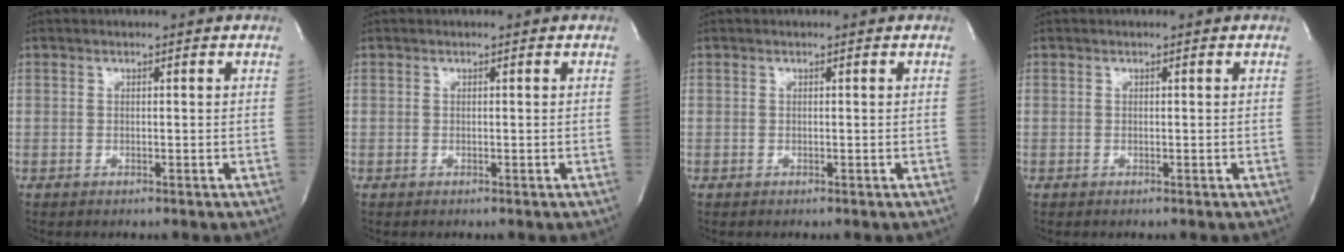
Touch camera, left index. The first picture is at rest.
{"total": 0.0}
{"total": 0.0}
{"total": 0.0}